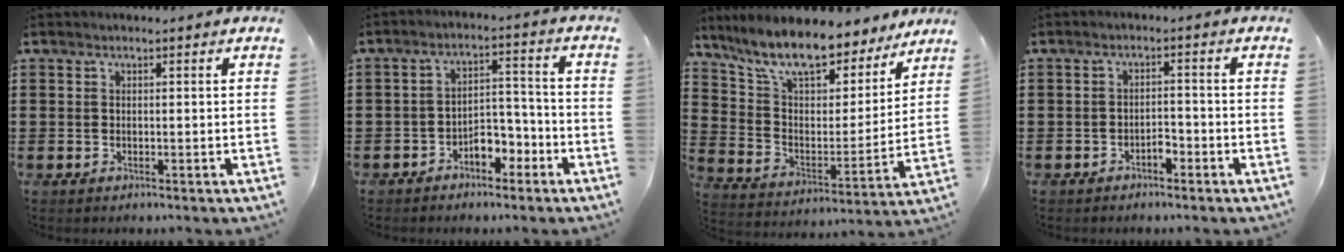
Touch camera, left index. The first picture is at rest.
{"total": 5.0, "force": [-3.5, 2.6, 2.4], "torque": [-0.043, 0.015, -0.067]}
{"total": 11.4, "force": [9.9, 2.7, 4.9], "torque": [-0.134, -0.061, 0.172]}
{"total": 2.2, "force": [-1.7, 0.8, 1.1], "torque": [-0.026, 0.003, -0.035]}